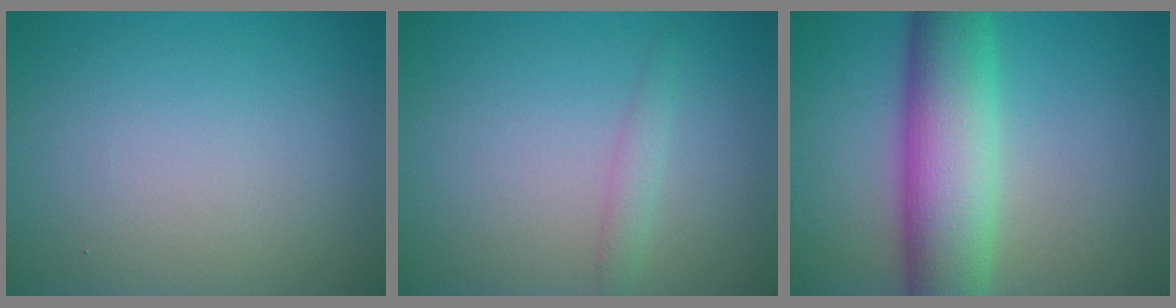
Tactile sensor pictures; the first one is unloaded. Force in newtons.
{"total": 1.3, "press": 1.3, "slide": 0.0}
{"total": 9.4, "press": 9.4, "slide": 0.3}